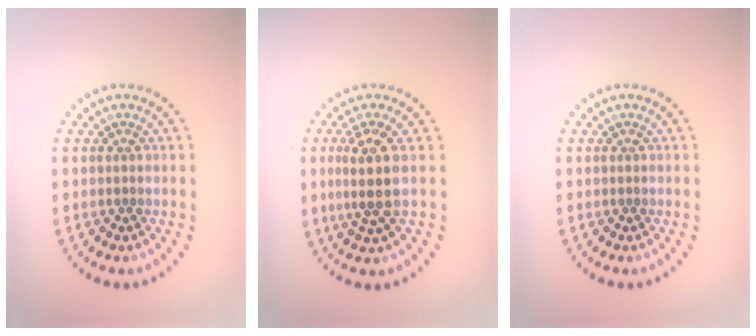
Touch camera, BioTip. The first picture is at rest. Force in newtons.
{"total": 3.5, "press": 2.9, "slide": 2.1}
{"total": 0.0}